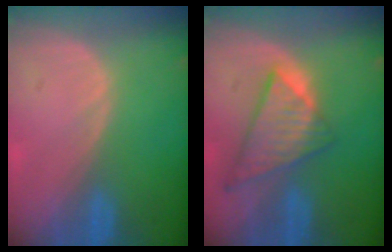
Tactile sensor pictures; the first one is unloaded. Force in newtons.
{"total": 8.7, "press": 7.5, "slide": 4.5}